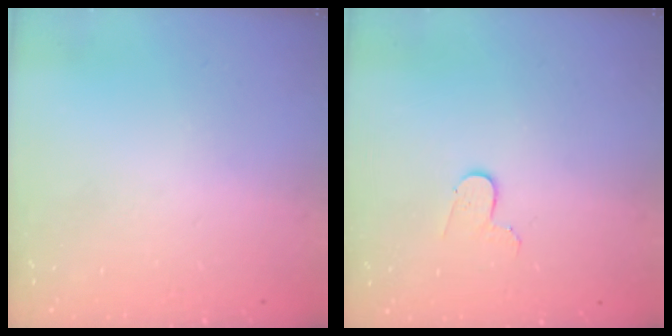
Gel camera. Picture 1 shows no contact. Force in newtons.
{"total": 3.3, "press": 3.3, "slide": 0.3}